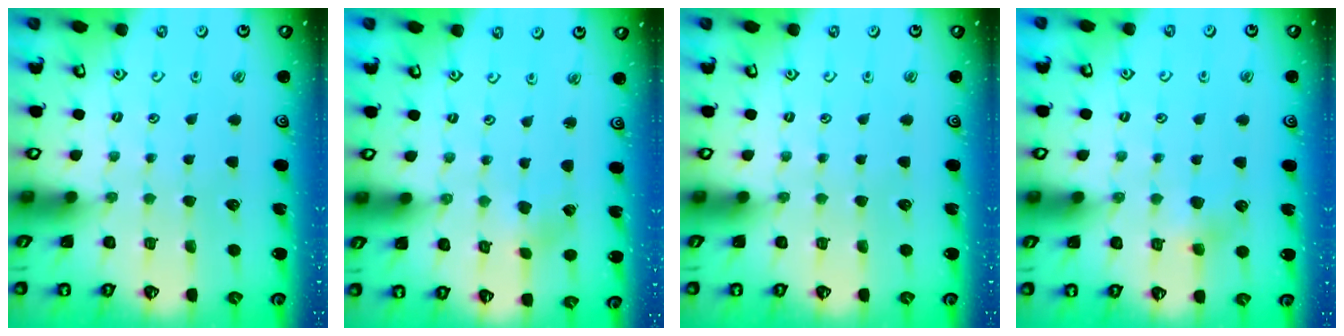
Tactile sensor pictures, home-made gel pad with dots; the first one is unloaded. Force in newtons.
{"total": 0.9, "press": 0.9, "slide": 0.2}
{"total": 0.0}
{"total": 4.6, "press": 4.6, "slide": 0.5}